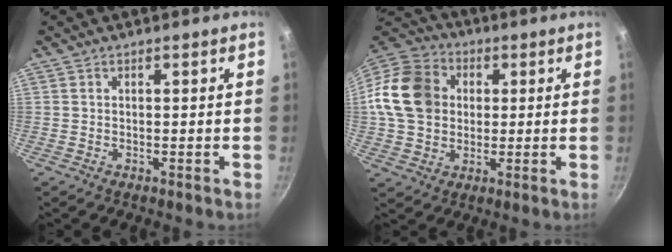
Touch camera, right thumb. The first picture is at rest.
{"total": 15.9, "force": [1.8, 13.1, 8.8], "torque": [-0.148, 0.022, 0.020]}